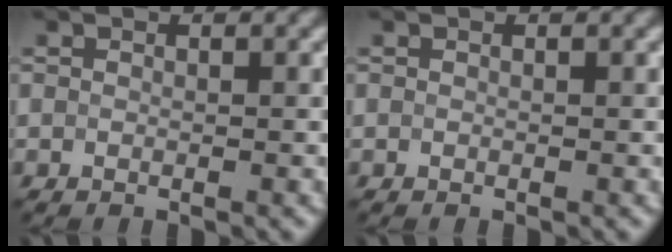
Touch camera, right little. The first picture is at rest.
{"total": 0.0}